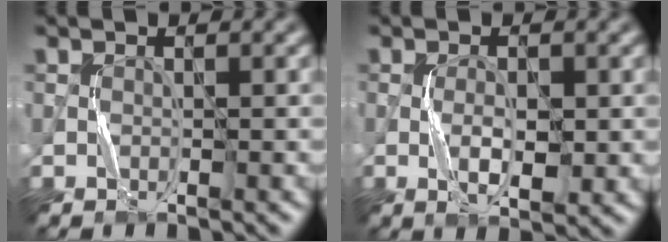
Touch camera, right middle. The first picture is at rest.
{"total": 2.9, "force": [-0.3, 1.2, 2.6], "torque": [-0.051, -0.002, -0.002]}